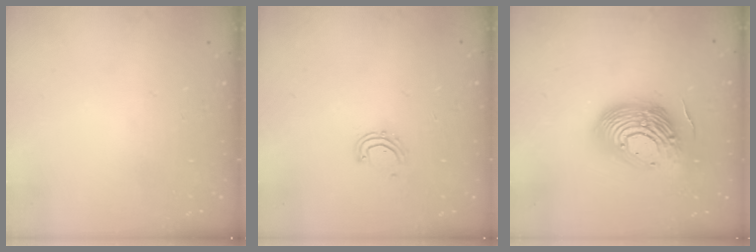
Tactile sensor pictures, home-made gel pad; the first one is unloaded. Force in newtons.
{"total": 5.6, "press": 5.4, "slide": 1.5}
{"total": 20.9, "press": 20.8, "slide": 1.8}